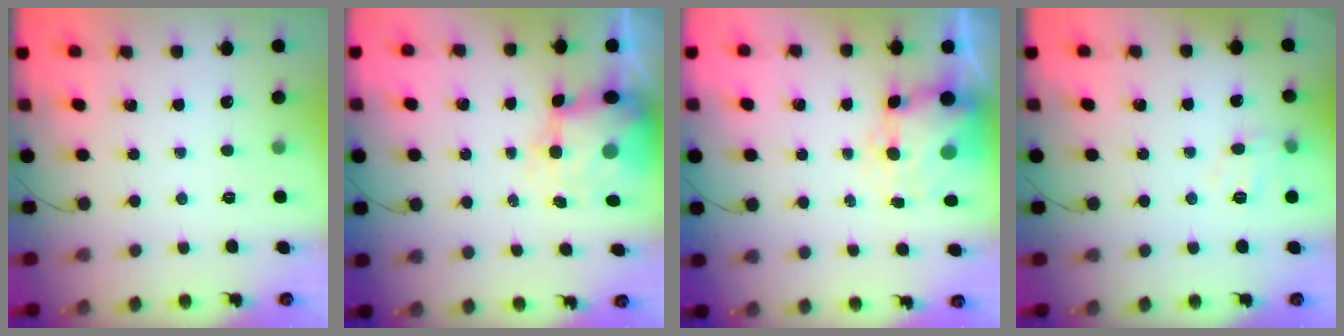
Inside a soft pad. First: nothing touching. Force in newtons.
{"total": 7.9, "press": 7.8, "slide": 1.4}
{"total": 8.0, "press": 7.9, "slide": 1.5}
{"total": 5.9, "press": 5.8, "slide": 1.1}